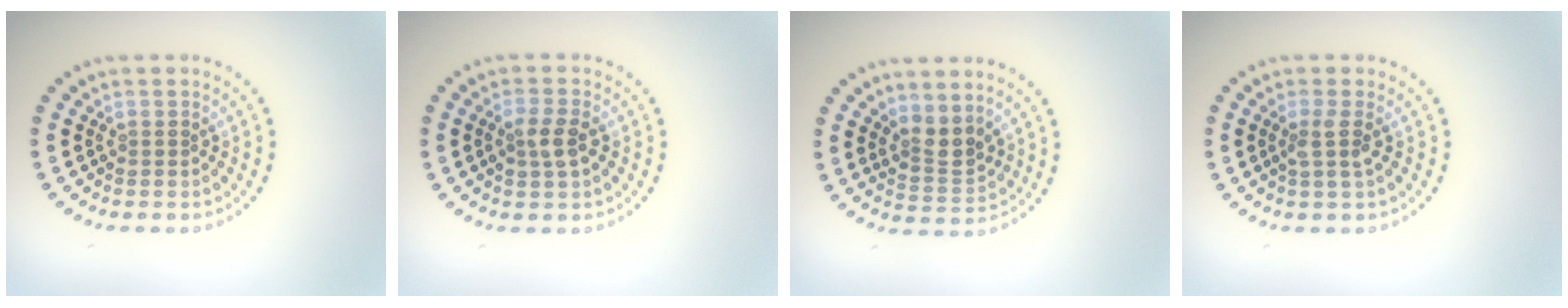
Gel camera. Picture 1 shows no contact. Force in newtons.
{"total": 2.1, "press": 2.1, "slide": 0.3}
{"total": 2.4, "press": 2.0, "slide": 1.4}
{"total": 1.7, "press": 1.3, "slide": 1.1}